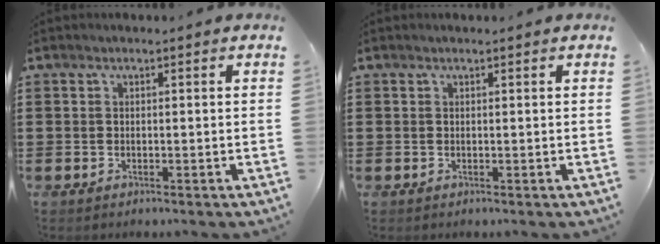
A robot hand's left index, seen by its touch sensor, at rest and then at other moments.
{"total": 0.0}